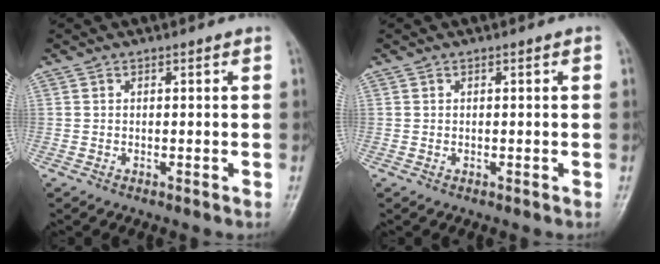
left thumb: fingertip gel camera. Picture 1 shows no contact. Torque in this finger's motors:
{"motor_torque": [-0.04, -0.04, -0.03, 0.06, 0.02]}